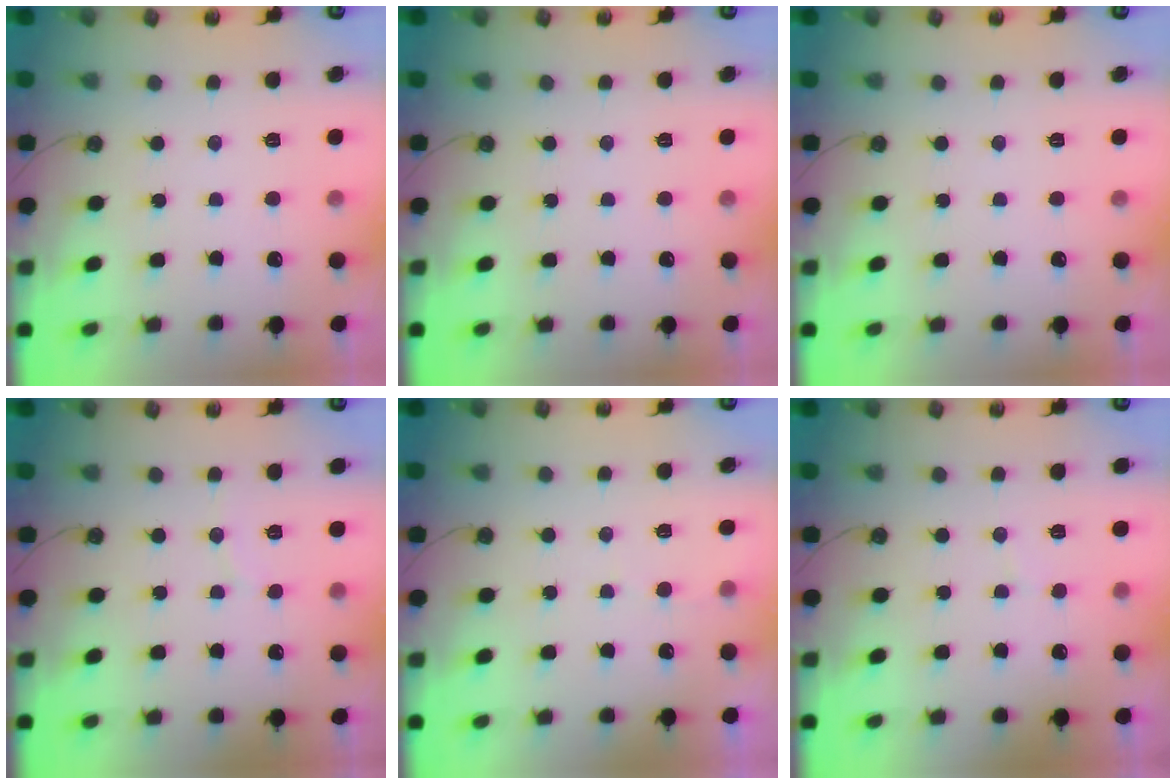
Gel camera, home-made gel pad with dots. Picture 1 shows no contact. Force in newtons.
{"total": 0.0}
{"total": 0.0}
{"total": 2.9, "press": 2.9, "slide": 0.3}
{"total": 2.8, "press": 2.8, "slide": 0.2}
{"total": 3.2, "press": 3.2, "slide": 0.2}